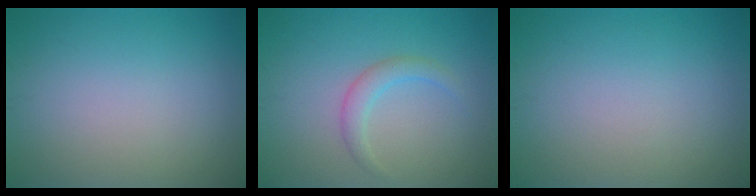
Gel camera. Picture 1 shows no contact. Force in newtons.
{"total": 1.9, "press": 1.9, "slide": 0.1}
{"total": 0.0}